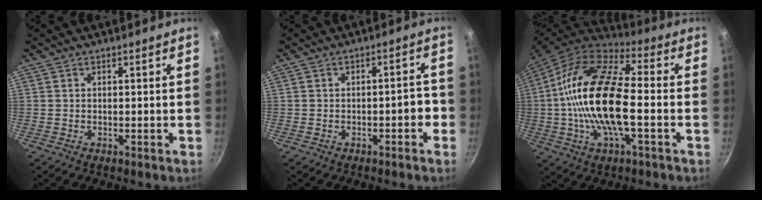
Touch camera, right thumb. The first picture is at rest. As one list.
[{"total": 3.3, "force": [-1.6, 1.5, 2.4], "torque": [-0.018, 0.026, -0.018]}, {"total": 20.5, "force": [-1.8, 8.3, 18.7], "torque": [-0.352, 0.030, -0.051]}]